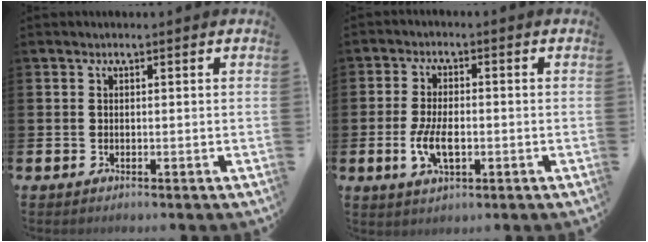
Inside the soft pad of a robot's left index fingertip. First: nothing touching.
{"total": 5.3, "force": [-1.0, 2.6, 4.6], "torque": [-0.086, -0.002, -0.021]}